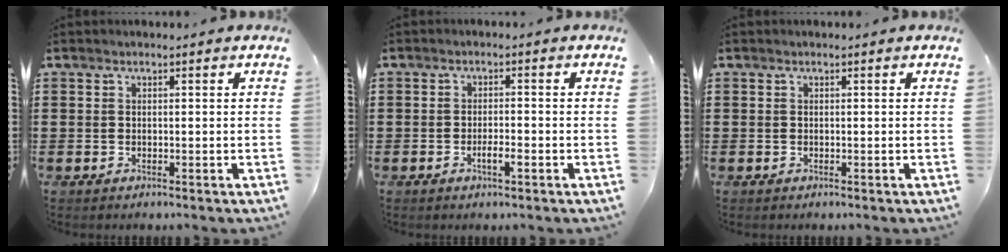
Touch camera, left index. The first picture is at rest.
{"total": 2.4, "force": [-0.9, 0.5, 2.1], "torque": [-0.037, 0.001, -0.015]}
{"total": 0.0}